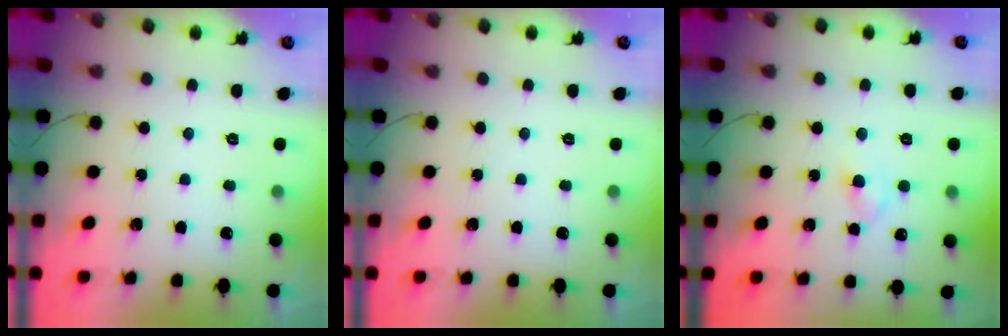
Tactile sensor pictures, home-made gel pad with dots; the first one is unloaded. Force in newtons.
{"total": 0.0}
{"total": 2.4, "press": 2.1, "slide": 1.0}